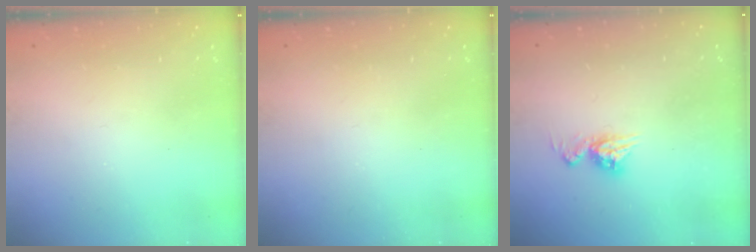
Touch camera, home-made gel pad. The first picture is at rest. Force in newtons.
{"total": 0.0}
{"total": 8.0, "press": 8.0, "slide": 0.7}